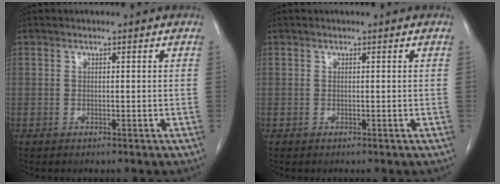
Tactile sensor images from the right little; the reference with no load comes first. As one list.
[{"total": 0.0}]